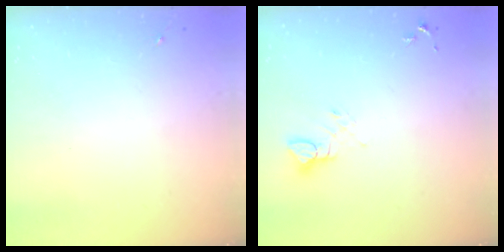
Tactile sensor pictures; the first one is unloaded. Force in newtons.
{"total": 3.8, "press": 3.7, "slide": 0.4}